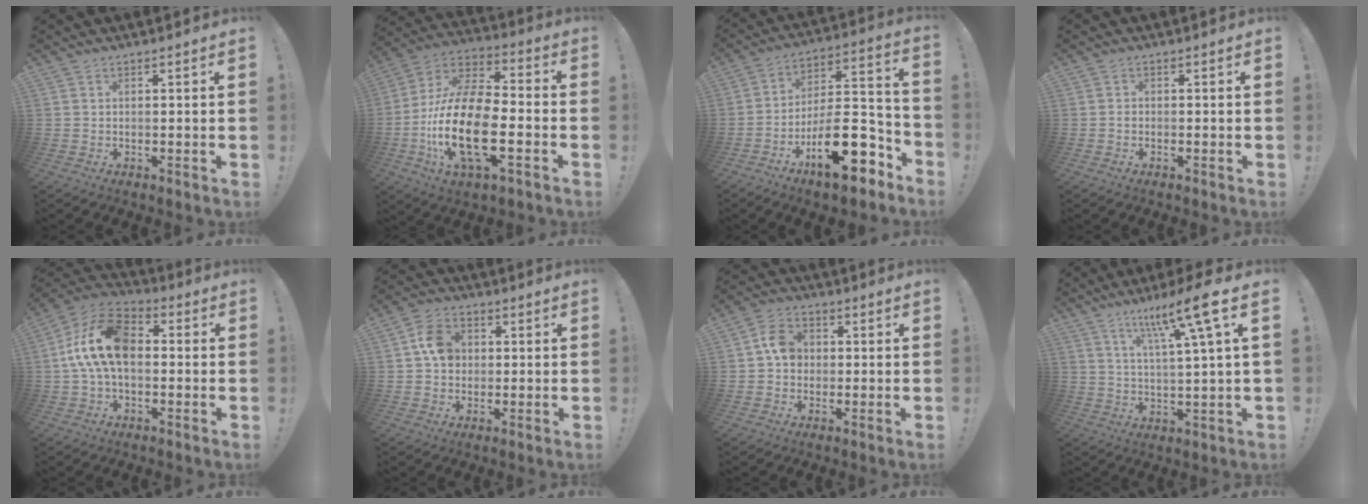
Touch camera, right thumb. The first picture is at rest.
{"total": 24.0, "force": [-6.5, 11.2, 20.2], "torque": [-0.414, 0.027, -0.107]}
{"total": 22.3, "force": [-10.9, 9.3, 17.1], "torque": [-0.253, 0.068, -0.170]}
{"total": 0.8, "force": [-0.6, 0.4, 0.4], "torque": [-0.013, 0.005, -0.010]}
{"total": 16.7, "force": [1.3, 10.2, 13.1], "torque": [-0.240, 0.015, 0.028]}
{"total": 8.2, "force": [0.9, 6.7, 4.7], "torque": [-0.068, 0.017, 0.021]}
{"total": 7.4, "force": [0.2, 6.1, 4.2], "torque": [-0.056, 0.016, 0.006]}
{"total": 12.9, "force": [6.5, 0.3, 11.1], "torque": [-0.187, -0.030, 0.091]}